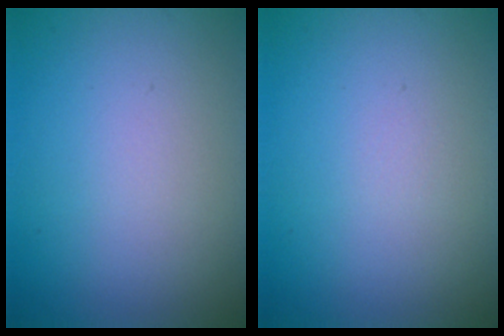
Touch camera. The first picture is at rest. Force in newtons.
{"total": 0.0}